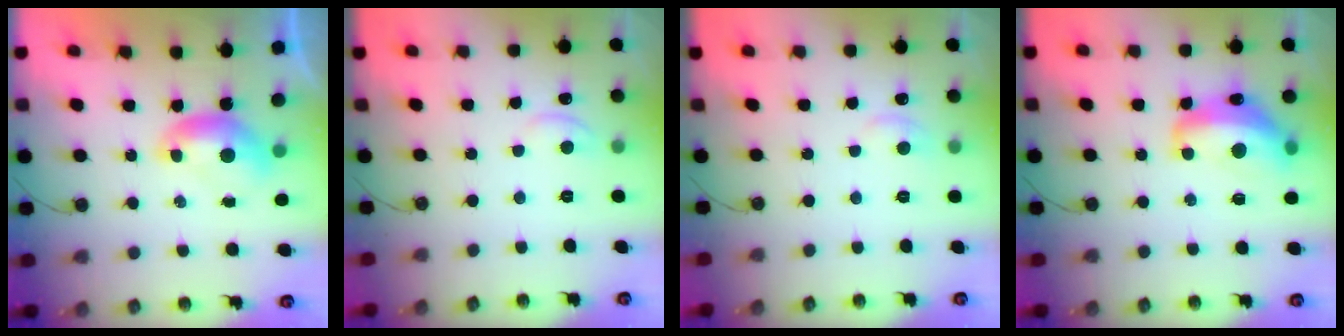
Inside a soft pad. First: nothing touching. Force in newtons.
{"total": 1.5, "press": 1.4, "slide": 0.5}
{"total": 0.9, "press": 0.1, "slide": 0.9}
{"total": 8.9, "press": 8.9, "slide": 0.9}